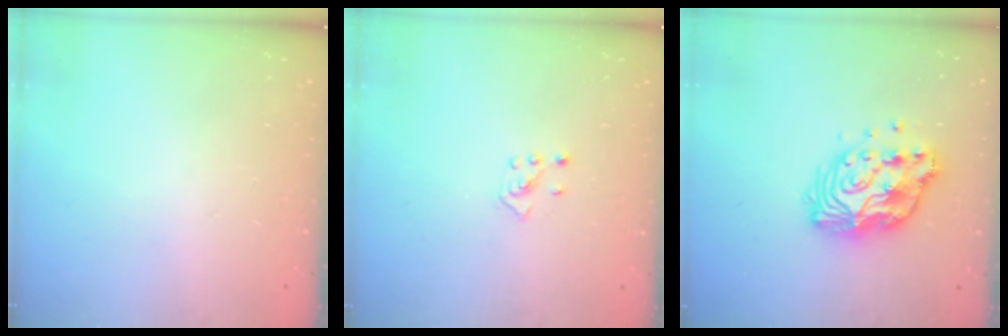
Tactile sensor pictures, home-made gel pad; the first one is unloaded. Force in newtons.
{"total": 2.5, "press": 2.4, "slide": 0.7}
{"total": 13.5, "press": 13.4, "slide": 1.2}